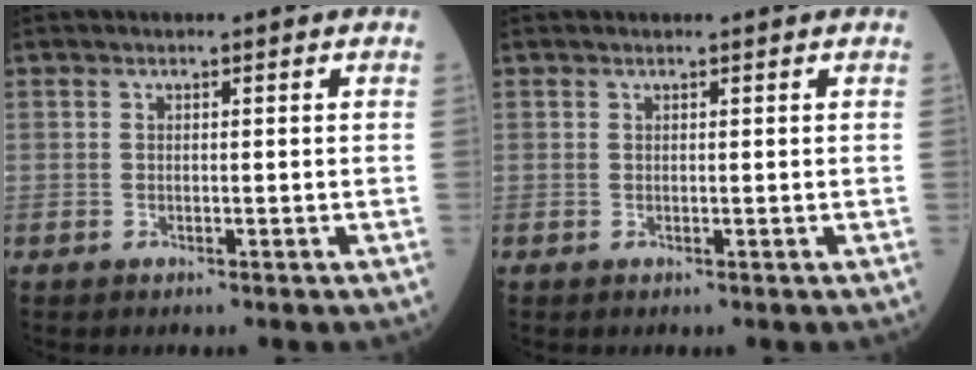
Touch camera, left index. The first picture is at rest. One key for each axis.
{"total": 0.0}